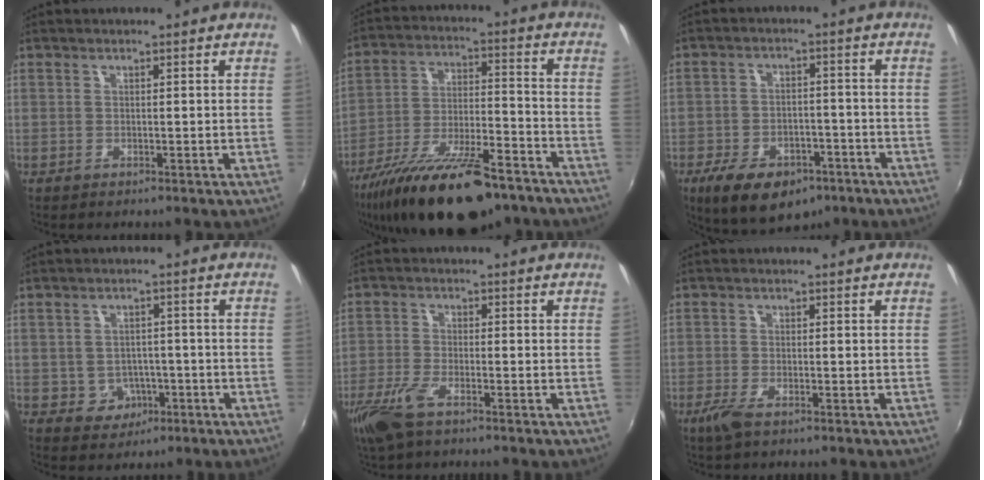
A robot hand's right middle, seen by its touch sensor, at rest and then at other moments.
{"total": 22.5, "force": [-16.2, 6.9, 14.0], "torque": [-0.260, -0.043, -0.258]}
{"total": 14.0, "force": [-8.7, 7.6, 7.8], "torque": [-0.172, -0.015, -0.129]}
{"total": 5.1, "force": [-1.8, 4.6, 1.2], "torque": [-0.035, 0.009, -0.012]}
{"total": 7.6, "force": [-4.9, 2.4, 5.3], "torque": [-0.132, -0.016, -0.101]}
{"total": 3.2, "force": [-2.1, 0.7, 2.3], "torque": [-0.057, -0.009, -0.042]}